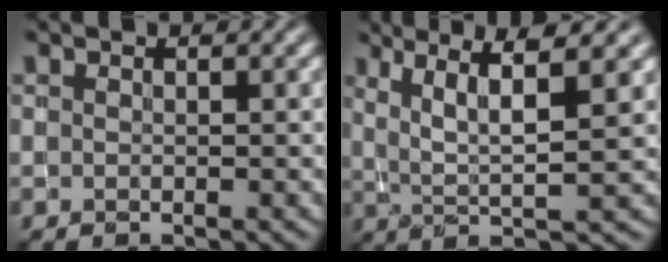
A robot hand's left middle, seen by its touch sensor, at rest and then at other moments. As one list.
[{"total": 6.1, "force": [2.2, 1.0, 5.6], "torque": [-0.094, 0.002, 0.043]}]